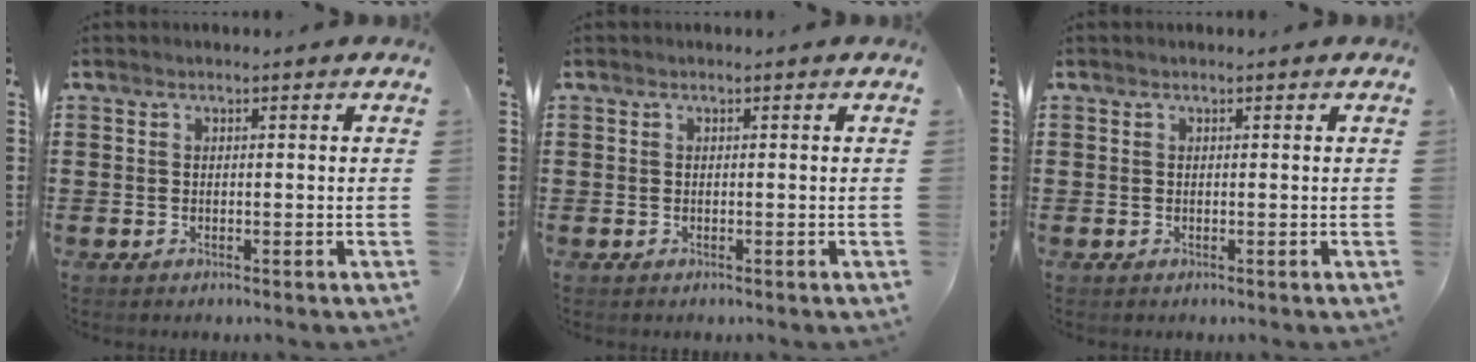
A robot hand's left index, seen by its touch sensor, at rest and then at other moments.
{"total": 0.0}
{"total": 0.0}